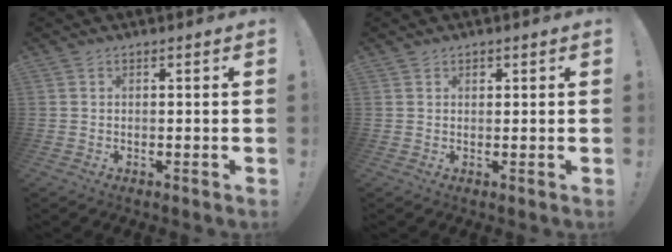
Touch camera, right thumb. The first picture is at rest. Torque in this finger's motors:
{"motor_torque": [-0.01, 0.19, 0.07, -0.13, 0.00]}